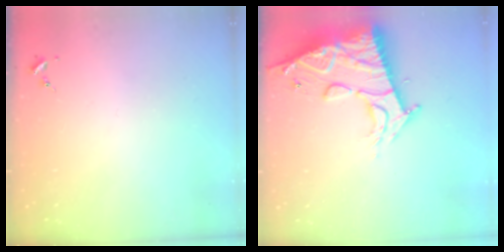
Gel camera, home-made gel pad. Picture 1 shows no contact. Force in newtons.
{"total": 18.9, "press": 18.8, "slide": 1.8}